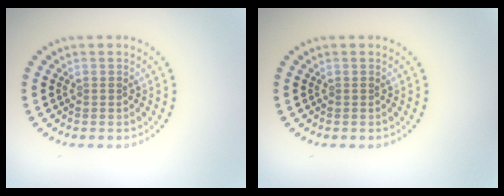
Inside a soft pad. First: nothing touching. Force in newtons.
{"total": 0.0}